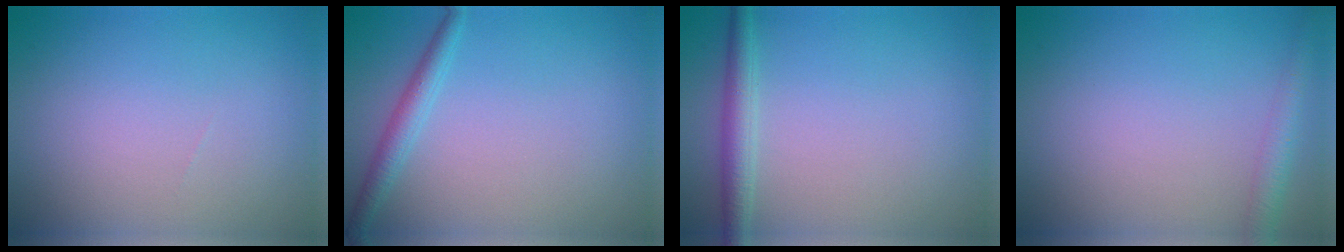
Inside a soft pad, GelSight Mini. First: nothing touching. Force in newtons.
{"total": 2.0, "press": 2.0, "slide": 0.0}
{"total": 2.4, "press": 2.4, "slide": 0.1}
{"total": 2.2, "press": 2.2, "slide": 0.1}